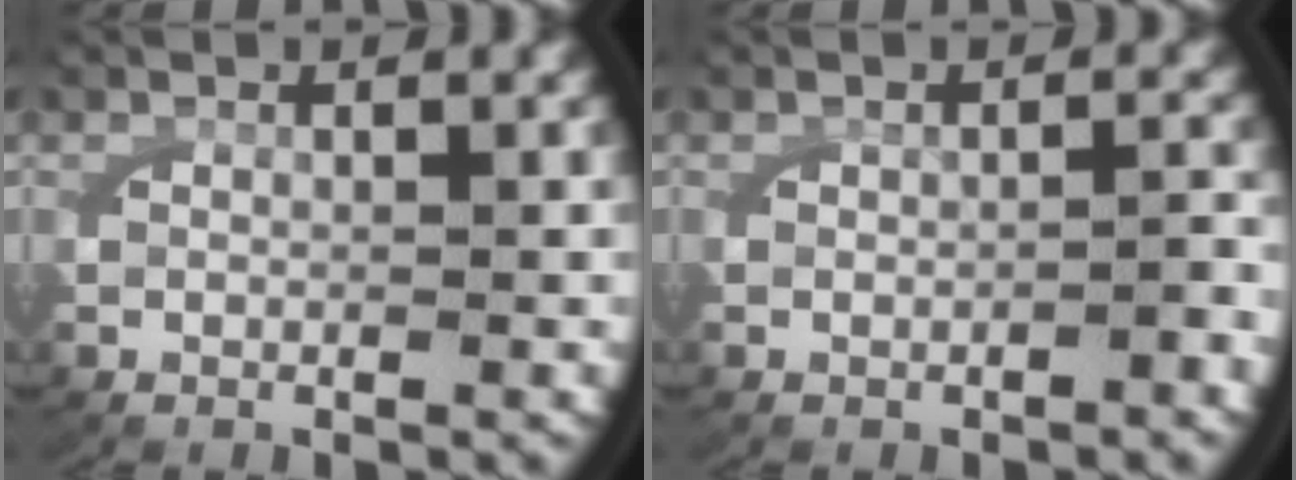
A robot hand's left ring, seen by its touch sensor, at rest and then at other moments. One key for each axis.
{"total": 1.1, "fx": -0.8, "fy": 0.5, "fz": 0.5, "tx": -0.007, "ty": 0.005, "tz": -0.018}